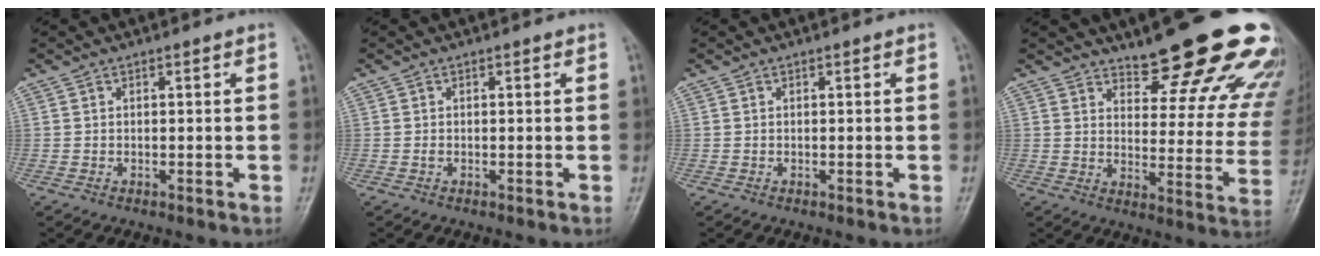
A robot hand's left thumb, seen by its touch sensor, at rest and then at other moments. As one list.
[{"total": 0.5, "force": [0.1, 0.3, 0.4], "torque": [-0.004, 0.000, -0.001]}, {"total": 0.0}, {"total": 21.8, "force": [17.1, 6.1, 12.0], "torque": [-0.110, -0.115, 0.211]}]